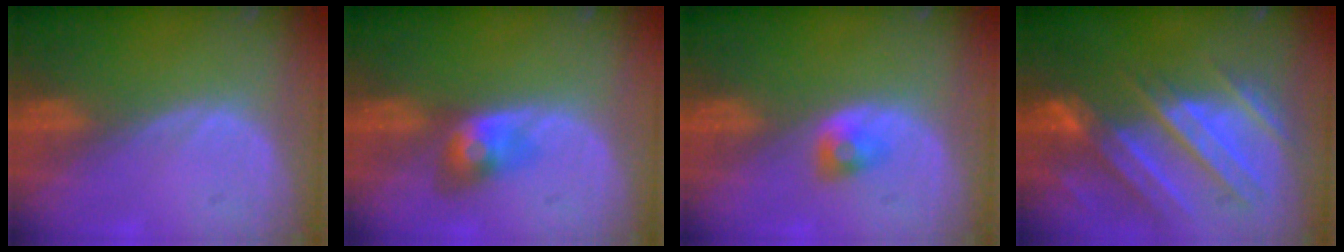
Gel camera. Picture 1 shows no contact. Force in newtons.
{"total": 3.8, "press": 3.8, "slide": 0.2}
{"total": 2.3, "press": 2.2, "slide": 0.7}
{"total": 10.9, "press": 9.8, "slide": 4.9}